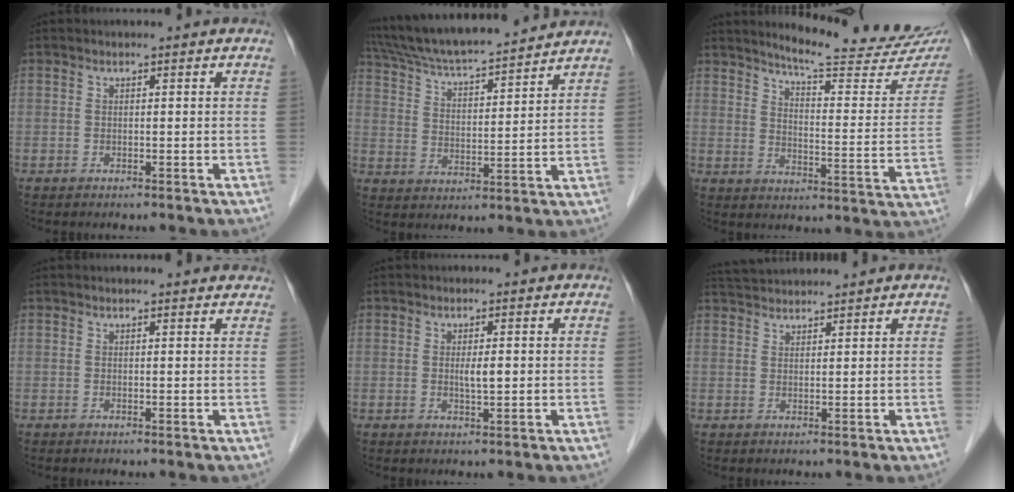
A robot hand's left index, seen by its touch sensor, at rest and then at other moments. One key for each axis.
{"total": 18.3, "fx": 16.8, "fy": 1.4, "fz": 7.2, "tx": -0.131, "ty": 0.025, "tz": 0.272}
{"total": 19.5, "fx": 17.5, "fy": 1.9, "fz": 8.3, "tx": -0.109, "ty": -0.075, "tz": 0.211}
{"total": 3.9, "fx": 3.7, "fy": 0.9, "fz": 0.7, "tx": -0.008, "ty": 0.006, "tz": 0.029}
{"total": 1.9, "fx": 0.0, "fy": 0.3, "fz": 1.9, "tx": -0.036, "ty": -0.004, "tz": 0.001}
{"total": 5.4, "fx": 5.2, "fy": 0.1, "fz": 1.2, "tx": -0.025, "ty": 0.037, "tz": 0.093}